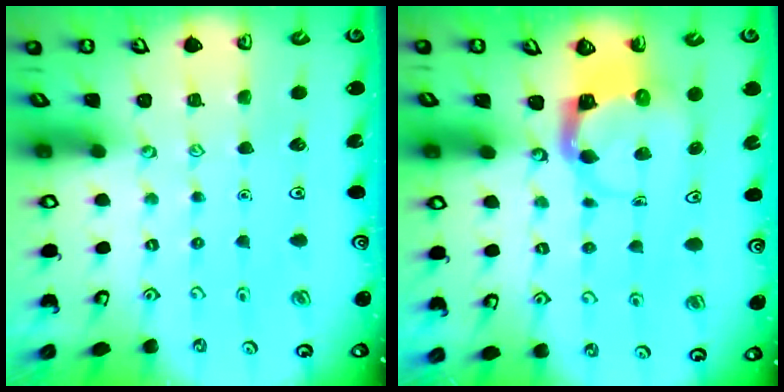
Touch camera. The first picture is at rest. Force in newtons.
{"total": 3.7, "press": 3.6, "slide": 0.6}